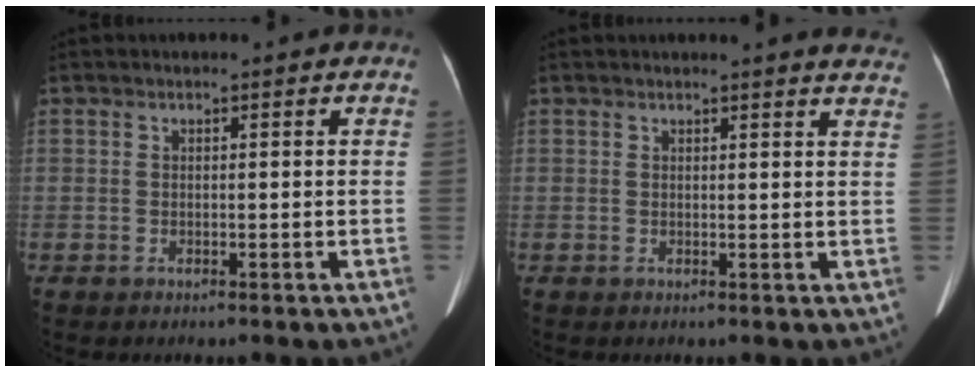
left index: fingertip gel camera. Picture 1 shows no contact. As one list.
[{"total": 9.3, "force": [8.9, 0.5, 2.7], "torque": [-0.018, -0.026, 0.072]}]